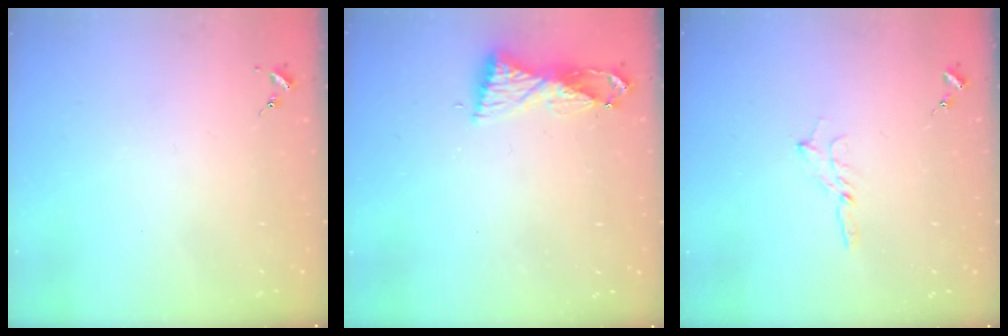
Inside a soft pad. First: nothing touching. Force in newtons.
{"total": 7.4, "press": 7.3, "slide": 0.9}
{"total": 2.9, "press": 2.9, "slide": 0.3}